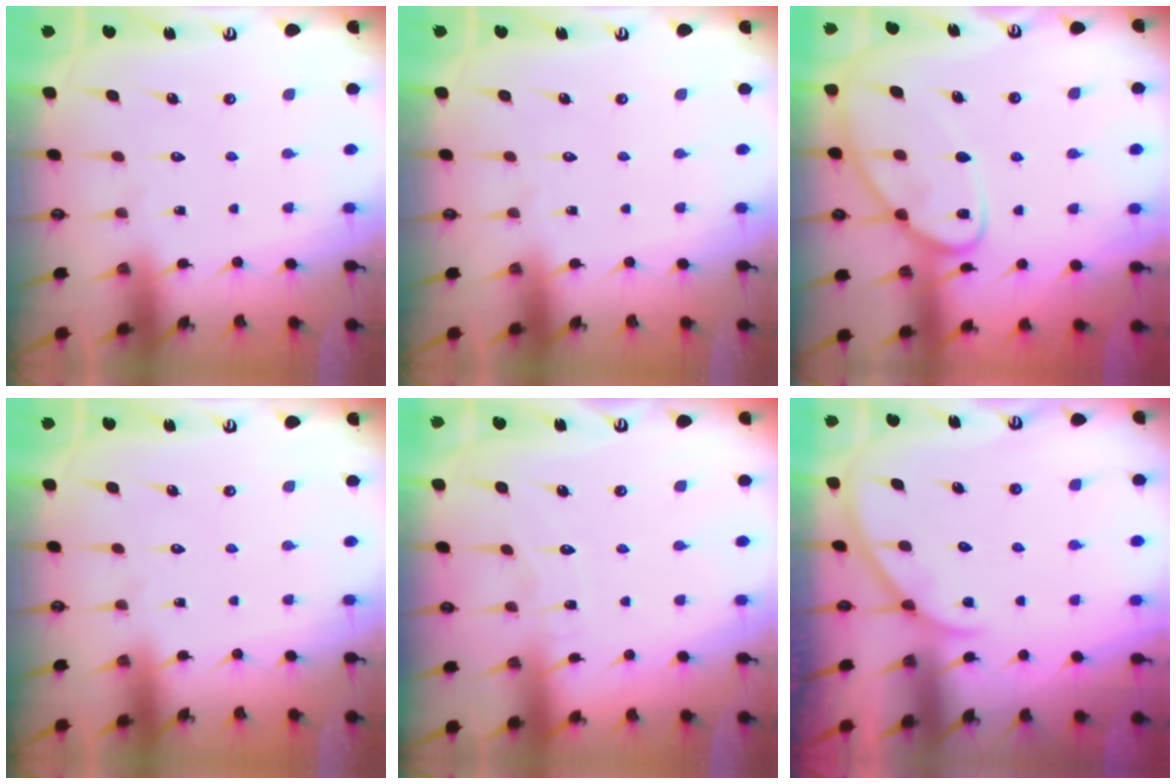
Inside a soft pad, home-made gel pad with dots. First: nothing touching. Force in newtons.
{"total": 0.0}
{"total": 11.3, "press": 11.3, "slide": 0.8}
{"total": 0.0}
{"total": 4.3, "press": 4.3, "slide": 0.5}
{"total": 2.9, "press": 2.9, "slide": 0.4}